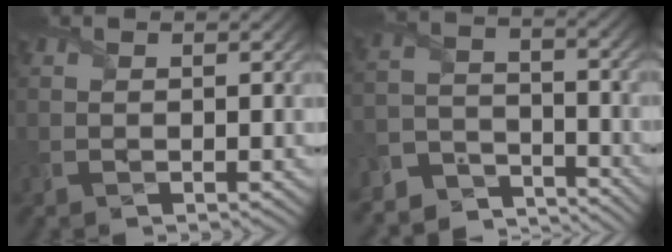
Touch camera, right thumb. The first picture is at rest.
{"total": 7.5, "force": [-6.9, 2.7, 1.4], "torque": [-0.028, -0.010, -0.145]}